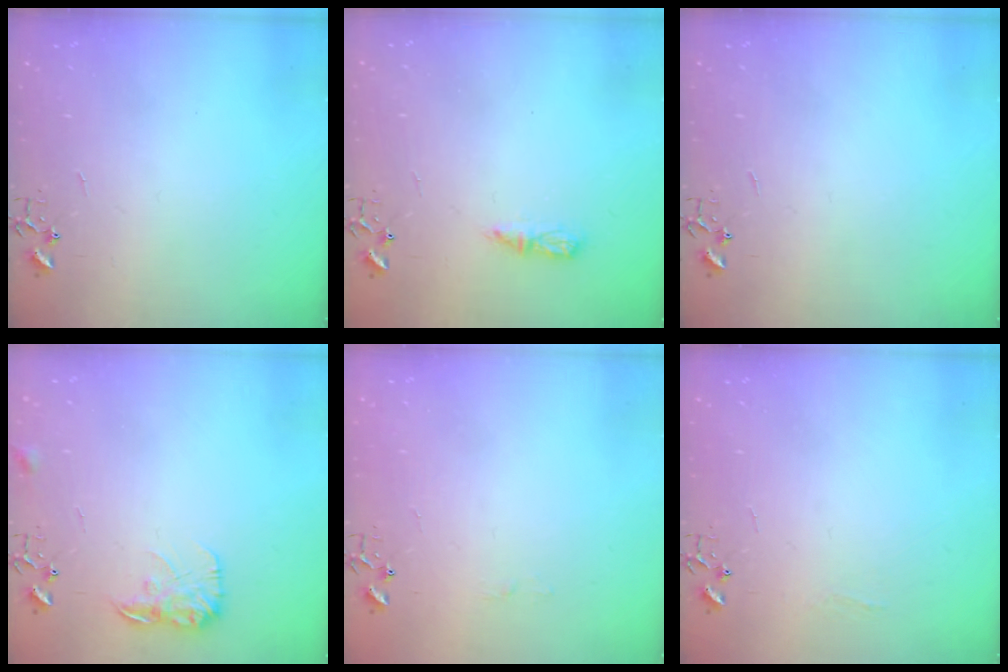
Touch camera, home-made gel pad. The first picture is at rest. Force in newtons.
{"total": 5.6, "press": 5.5, "slide": 0.7}
{"total": 0.0}
{"total": 10.7, "press": 10.7, "slide": 0.3}
{"total": 3.9, "press": 3.9, "slide": 0.5}
{"total": 4.4, "press": 4.4, "slide": 0.6}